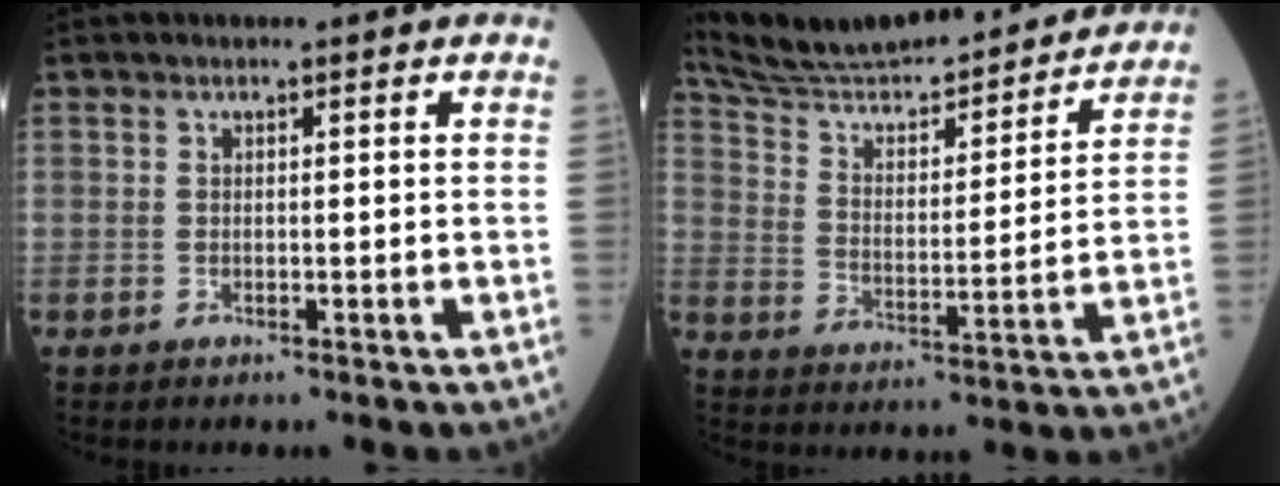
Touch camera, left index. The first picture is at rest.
{"total": 24.4, "force": [22.5, 4.0, 8.5], "torque": [-0.144, -0.003, 0.328]}